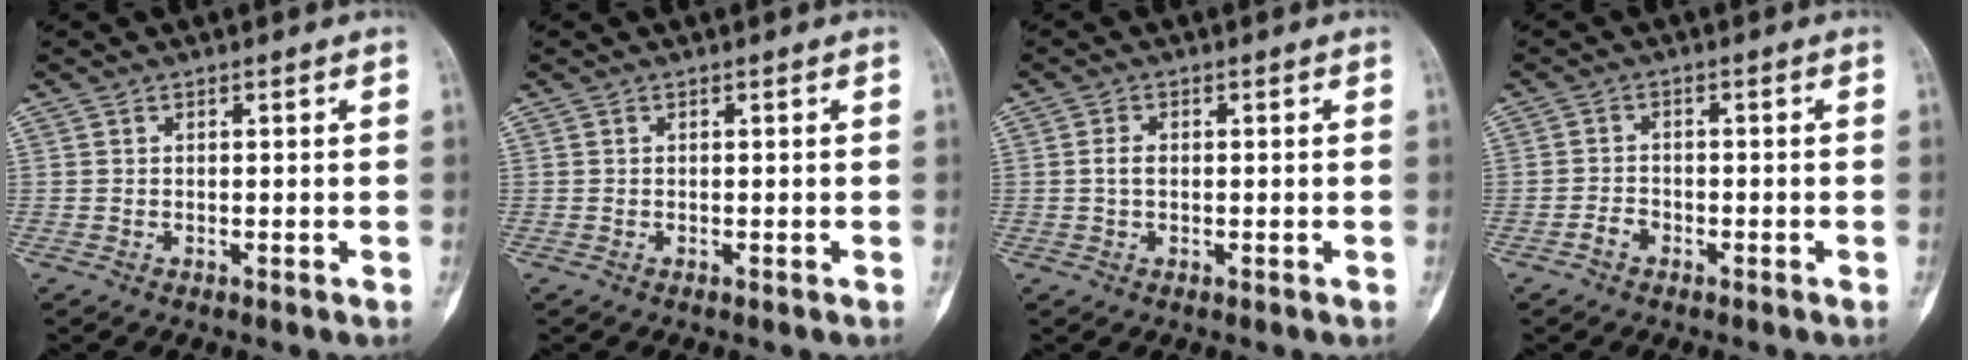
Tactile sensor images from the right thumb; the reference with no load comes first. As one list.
[{"total": 0.0}, {"total": 2.0, "force": [0.0, 1.2, 1.5], "torque": [-0.028, 0.004, -0.004]}, {"total": 2.2, "force": [-1.3, 1.5, 0.9], "torque": [-0.013, 0.012, -0.027]}]